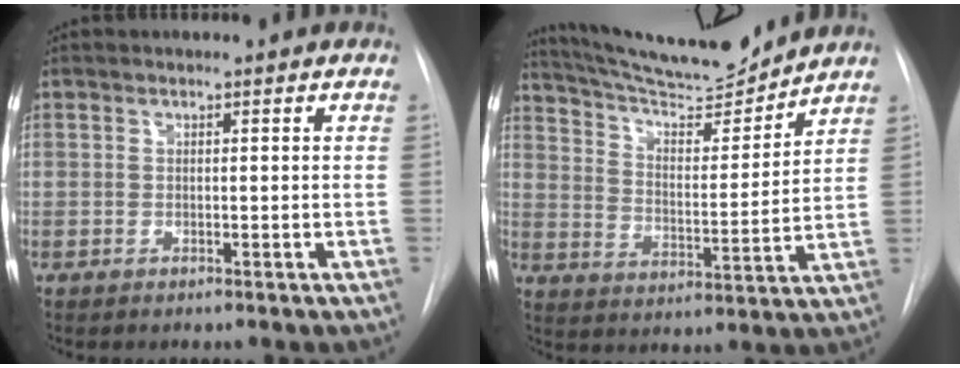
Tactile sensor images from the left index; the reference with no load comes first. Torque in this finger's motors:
{"motor_torque": [0.83, -1.07, 0.18, 0.03]}